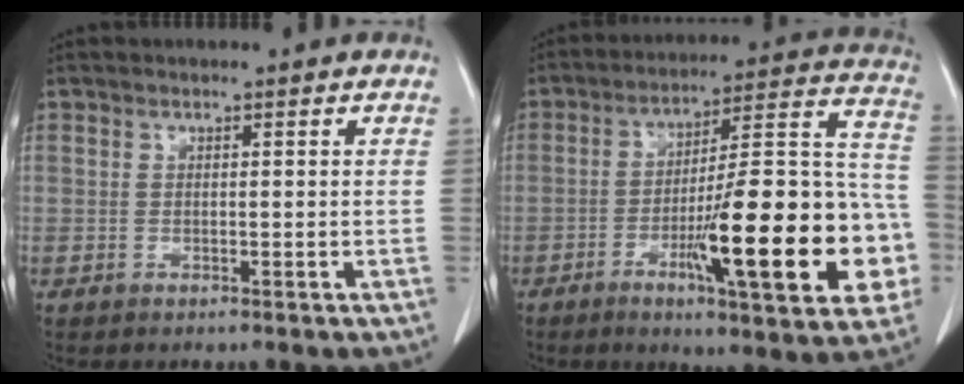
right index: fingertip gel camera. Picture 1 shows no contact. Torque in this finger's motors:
{"motor_torque": [1.67, -0.42, 0.88, 0.20]}